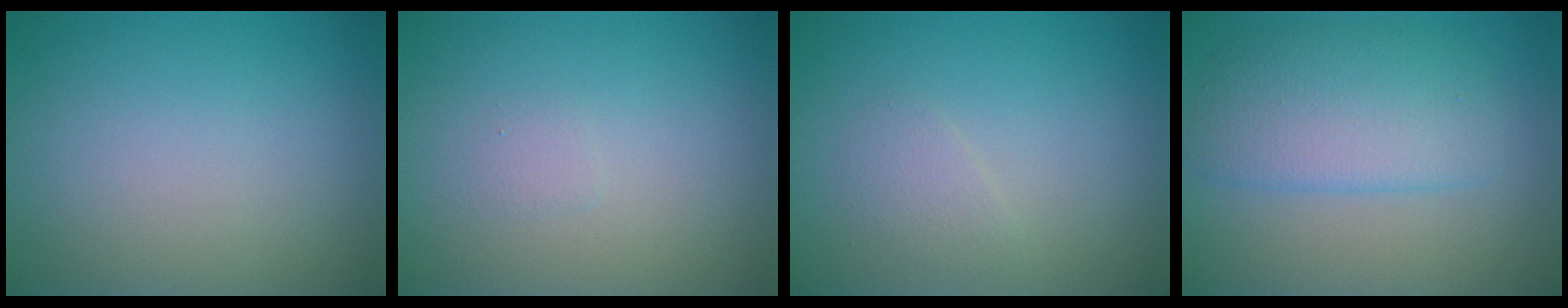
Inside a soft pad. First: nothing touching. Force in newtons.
{"total": 0.6, "press": 0.6, "slide": 0.1}
{"total": 1.3, "press": 1.3, "slide": 0.0}
{"total": 4.6, "press": 4.6, "slide": 0.1}